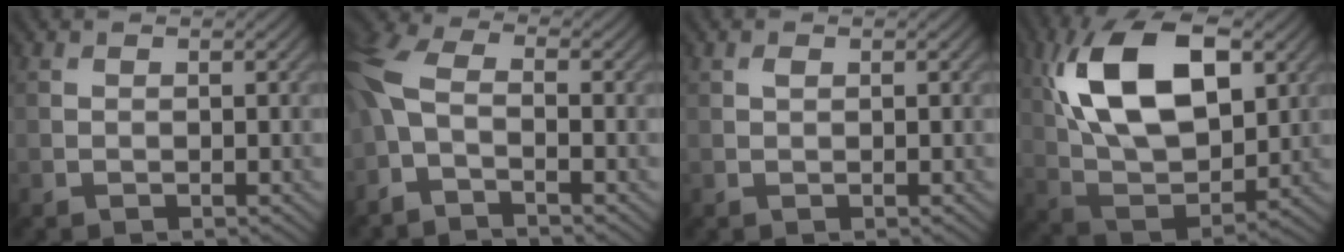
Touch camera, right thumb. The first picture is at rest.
{"total": 6.5, "force": [-2.3, 3.0, 5.3], "torque": [-0.136, 0.001, -0.066]}
{"total": 0.5, "force": [0.2, 0.2, 0.4], "torque": [-0.008, 0.001, 0.002]}
{"total": 16.2, "force": [5.3, 8.8, 12.6], "torque": [-0.260, 0.014, 0.095]}